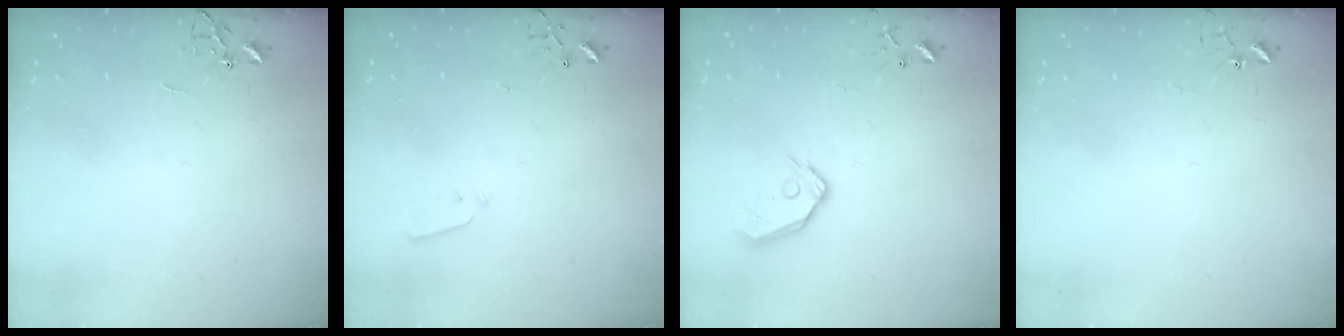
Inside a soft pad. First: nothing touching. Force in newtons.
{"total": 2.8, "press": 2.7, "slide": 0.4}
{"total": 10.3, "press": 10.2, "slide": 1.4}
{"total": 4.8, "press": 4.8, "slide": 0.2}